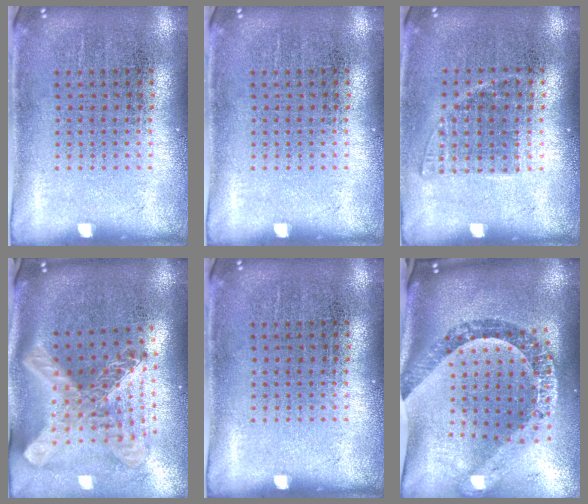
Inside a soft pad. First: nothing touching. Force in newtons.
{"total": 0.0}
{"total": 1.1, "press": 0.9, "slide": 0.5}
{"total": 3.0, "press": 2.1, "slide": 2.2}
{"total": 0.0}
{"total": 2.5, "press": 2.1, "slide": 1.3}